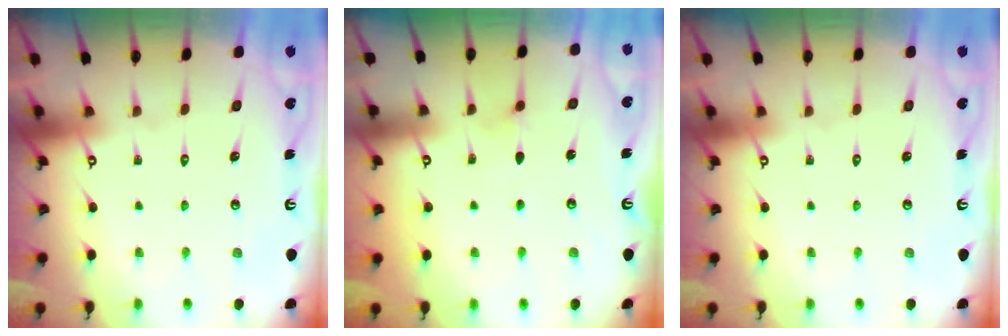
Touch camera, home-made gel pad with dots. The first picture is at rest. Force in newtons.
{"total": 4.6, "press": 4.3, "slide": 1.4}
{"total": 0.0}